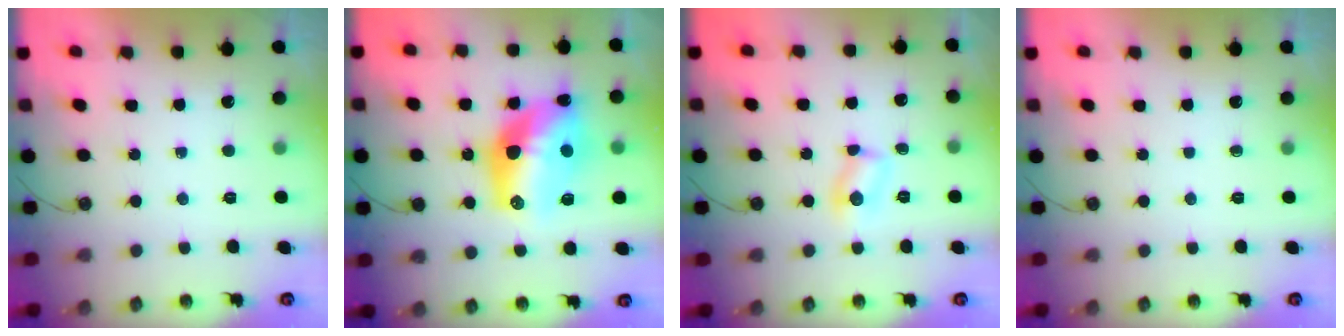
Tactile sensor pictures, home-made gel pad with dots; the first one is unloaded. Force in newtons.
{"total": 17.4, "press": 16.9, "slide": 4.1}
{"total": 3.5, "press": 3.5, "slide": 0.4}
{"total": 0.0}